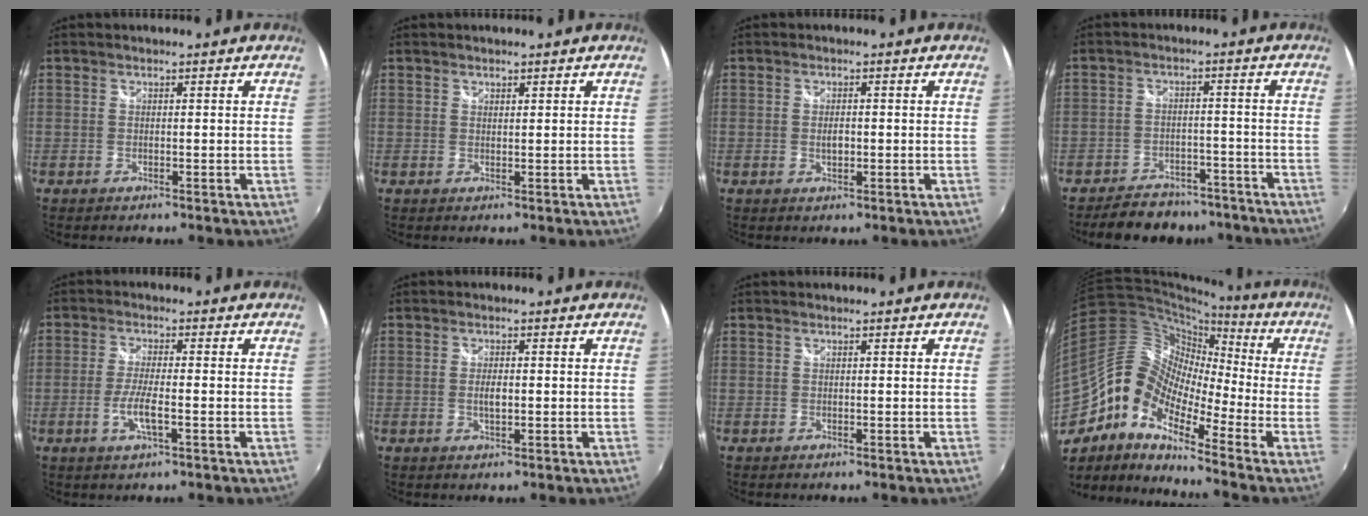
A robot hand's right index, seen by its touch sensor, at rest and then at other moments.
{"total": 0.7, "force": [0.6, 0.3, 0.1], "torque": [-0.002, 0.000, 0.010]}
{"total": 1.9, "force": [-0.2, 1.1, 1.6], "torque": [-0.025, 0.000, -0.005]}
{"total": 12.4, "force": [-10.2, 6.1, 3.4], "torque": [-0.085, 0.023, -0.127]}
{"total": 5.0, "force": [-1.8, 0.8, 4.6], "torque": [-0.096, -0.007, -0.035]}
{"total": 2.3, "force": [-0.3, 0.9, 2.1], "torque": [-0.037, -0.002, -0.004]}
{"total": 0.0}
{"total": 14.3, "force": [-6.6, 7.5, 10.3], "torque": [-0.177, 0.013, -0.149]}